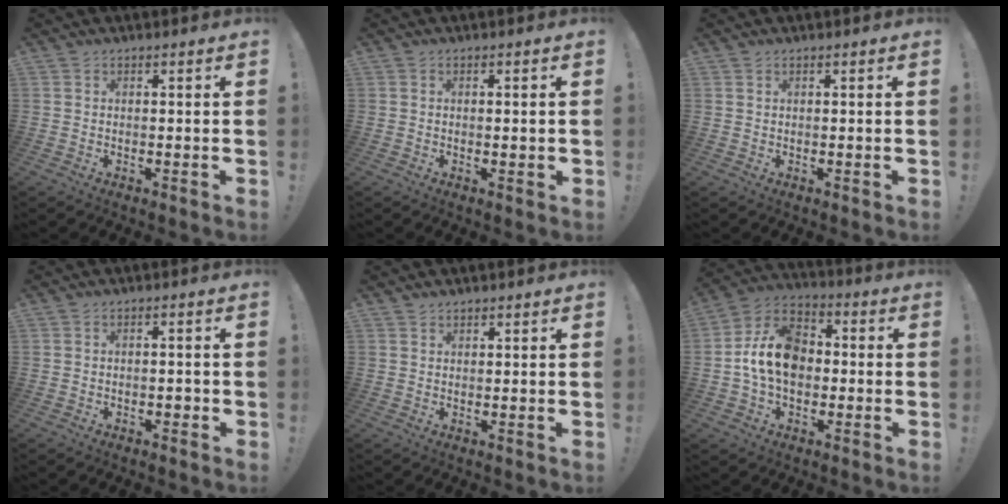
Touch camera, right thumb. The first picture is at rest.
{"total": 1.5, "force": [0.0, 0.2, 1.5], "torque": [-0.015, -0.005, -0.002]}
{"total": 0.7, "force": [0.5, 0.3, 0.3], "torque": [-0.005, 0.000, 0.010]}
{"total": 1.8, "force": [-1.2, 0.8, 1.2], "torque": [-0.021, 0.005, -0.019]}
{"total": 1.1, "force": [0.9, 0.5, 0.1], "torque": [0.003, -0.005, 0.017]}
{"total": 14.2, "force": [-0.6, 10.0, 10.1], "torque": [-0.174, 0.024, -0.009]}